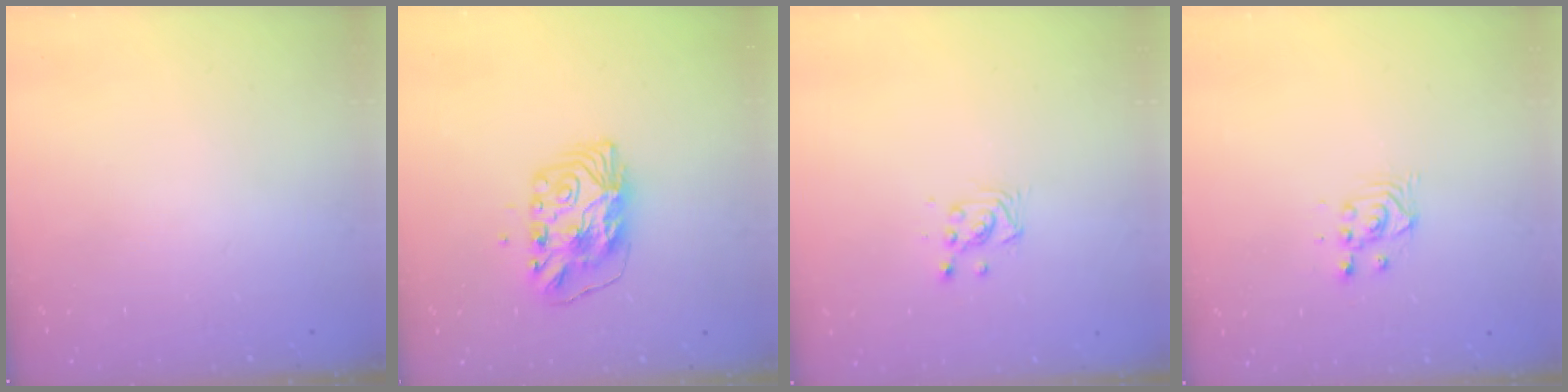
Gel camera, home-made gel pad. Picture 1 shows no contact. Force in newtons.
{"total": 10.3, "press": 10.3, "slide": 0.8}
{"total": 3.8, "press": 3.8, "slide": 0.5}
{"total": 2.9, "press": 2.9, "slide": 0.1}